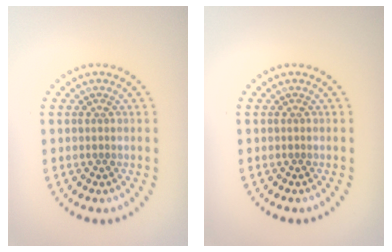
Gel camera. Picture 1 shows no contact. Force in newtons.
{"total": 0.0}